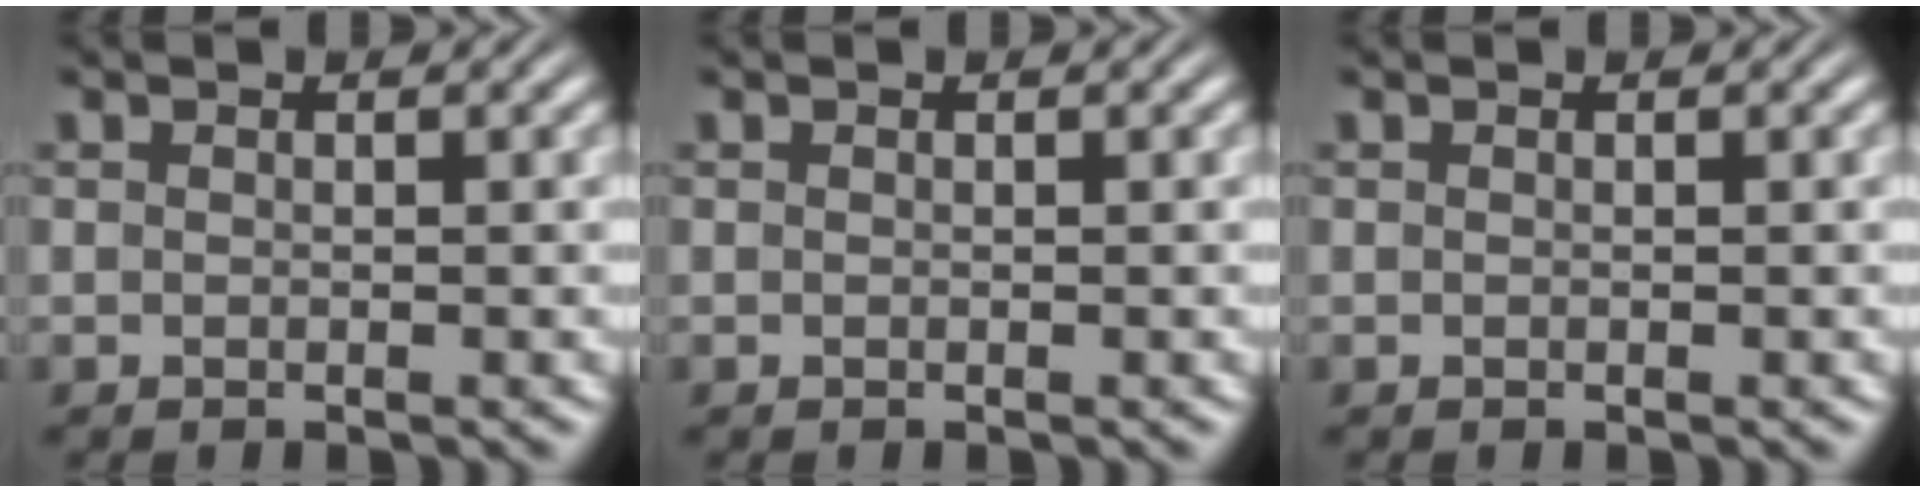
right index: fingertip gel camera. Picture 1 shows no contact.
{"total": 0.0}
{"total": 0.0}